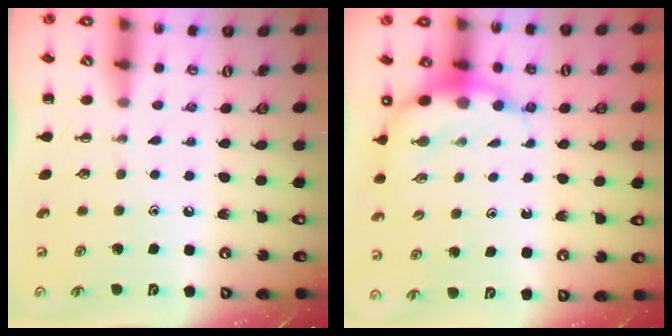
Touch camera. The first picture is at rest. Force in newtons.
{"total": 7.1, "press": 6.9, "slide": 1.7}